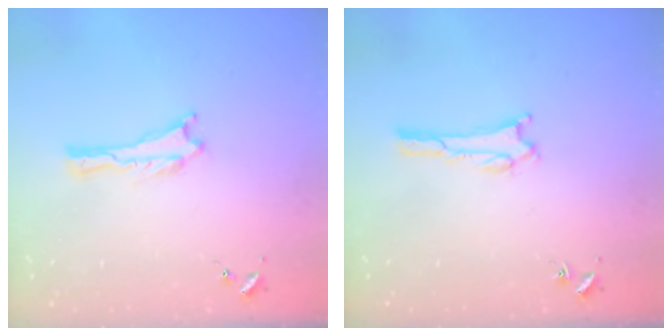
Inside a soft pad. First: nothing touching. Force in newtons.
{"total": 1.1, "press": 1.0, "slide": 0.1}